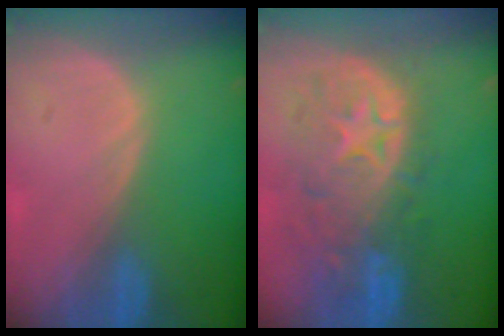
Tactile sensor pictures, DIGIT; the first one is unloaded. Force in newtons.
{"total": 11.1, "press": 9.8, "slide": 5.2}